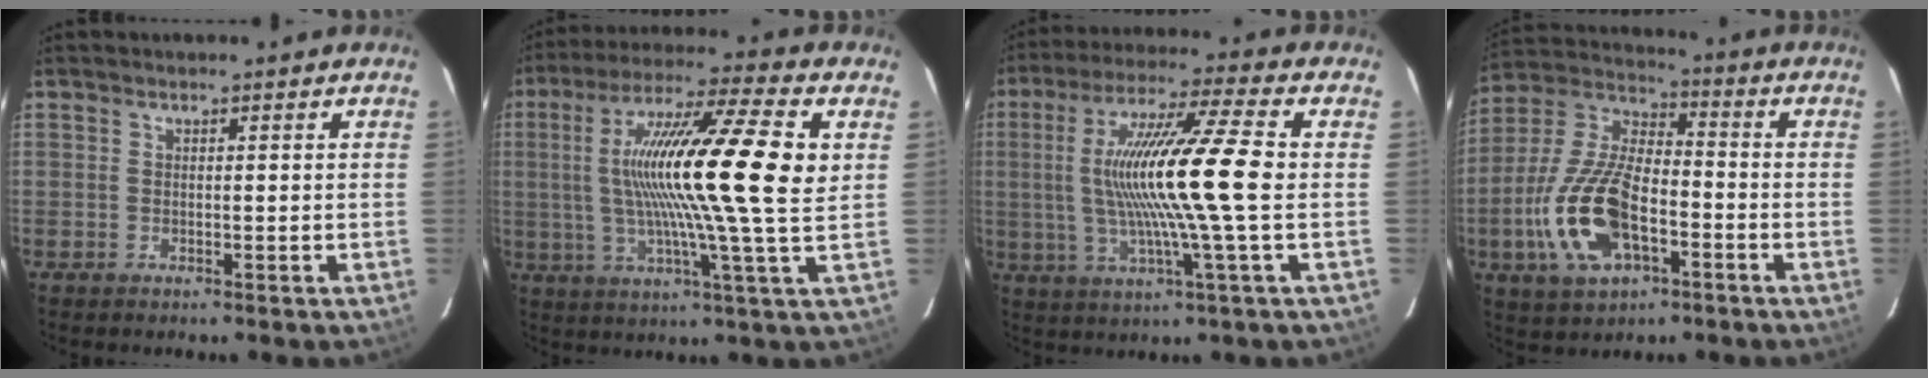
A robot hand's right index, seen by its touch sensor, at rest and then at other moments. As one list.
[{"total": 21.1, "force": [3.7, 0.9, 20.7], "torque": [-0.364, 0.015, 0.050]}, {"total": 17.0, "force": [0.3, -0.1, 17.0], "torque": [-0.313, 0.002, 0.007]}, {"total": 17.7, "force": [-5.9, 8.5, 14.3], "torque": [-0.316, -0.004, -0.107]}]